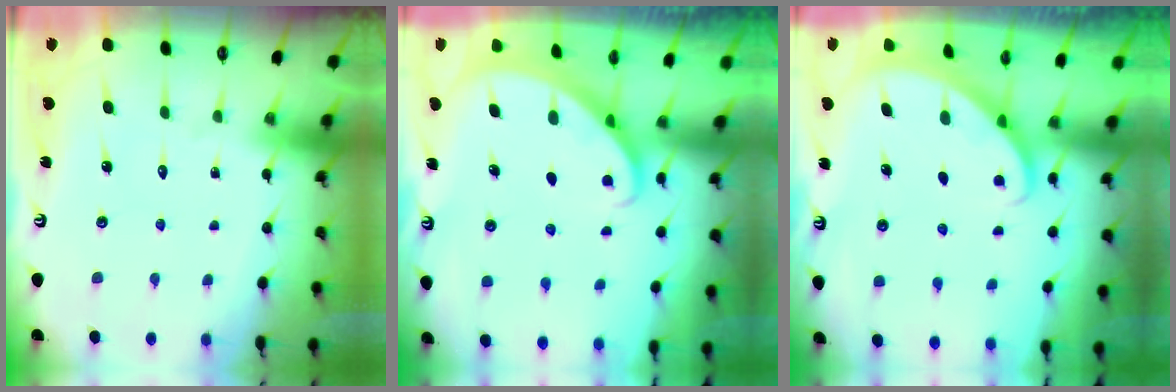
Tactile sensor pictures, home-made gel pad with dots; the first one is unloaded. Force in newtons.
{"total": 1.8, "press": 1.8, "slide": 0.0}
{"total": 1.9, "press": 1.9, "slide": 0.1}